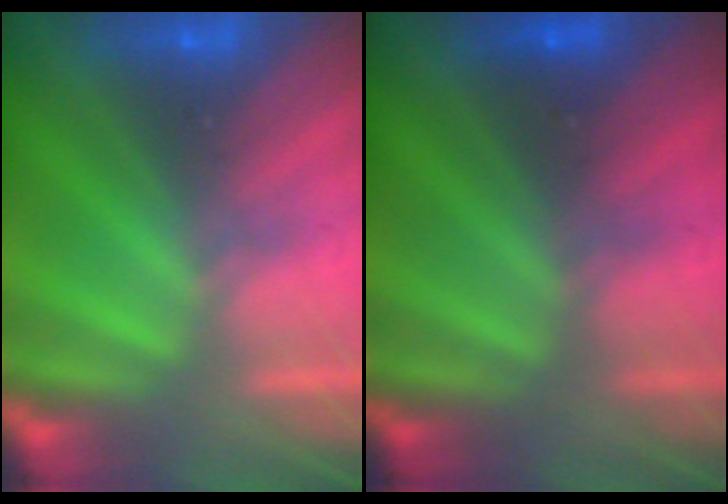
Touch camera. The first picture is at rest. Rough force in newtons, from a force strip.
{"total": 1.8}